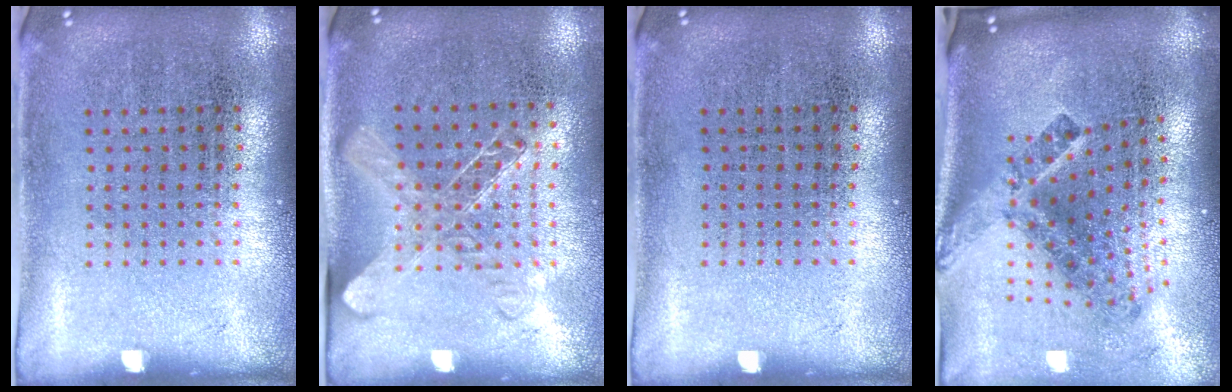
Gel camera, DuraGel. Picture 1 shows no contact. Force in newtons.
{"total": 1.4, "press": 1.2, "slide": 0.6}
{"total": 0.0}
{"total": 2.9, "press": 1.7, "slide": 2.3}